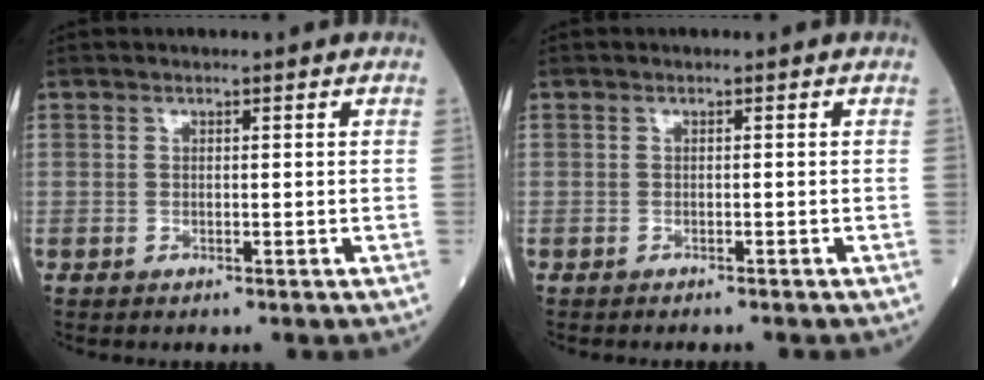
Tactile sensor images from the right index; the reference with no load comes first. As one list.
[{"total": 1.3, "force": [-1.3, 0.0, 0.4], "torque": [-0.007, 0.000, -0.017]}]